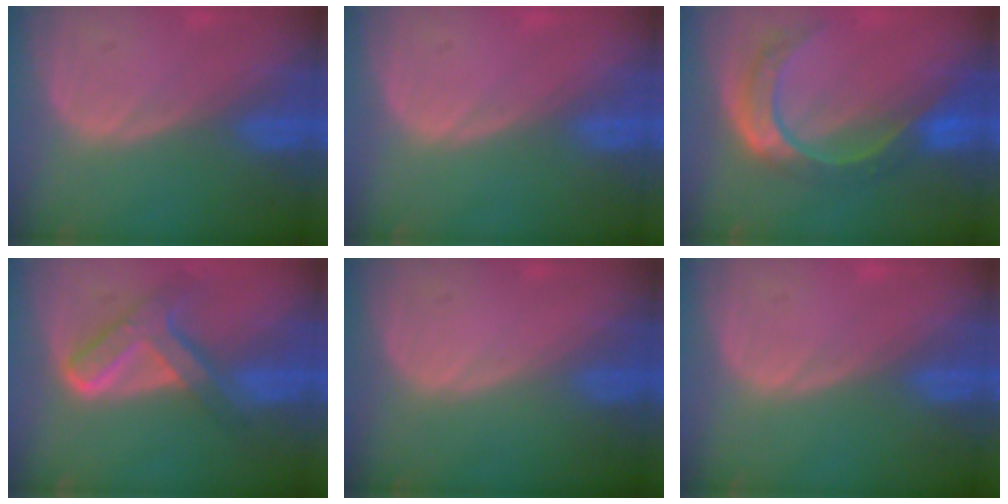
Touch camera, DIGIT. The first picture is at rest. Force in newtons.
{"total": 0.0}
{"total": 8.8, "press": 7.4, "slide": 4.7}
{"total": 7.7, "press": 6.5, "slide": 4.1}
{"total": 0.0}
{"total": 0.0}